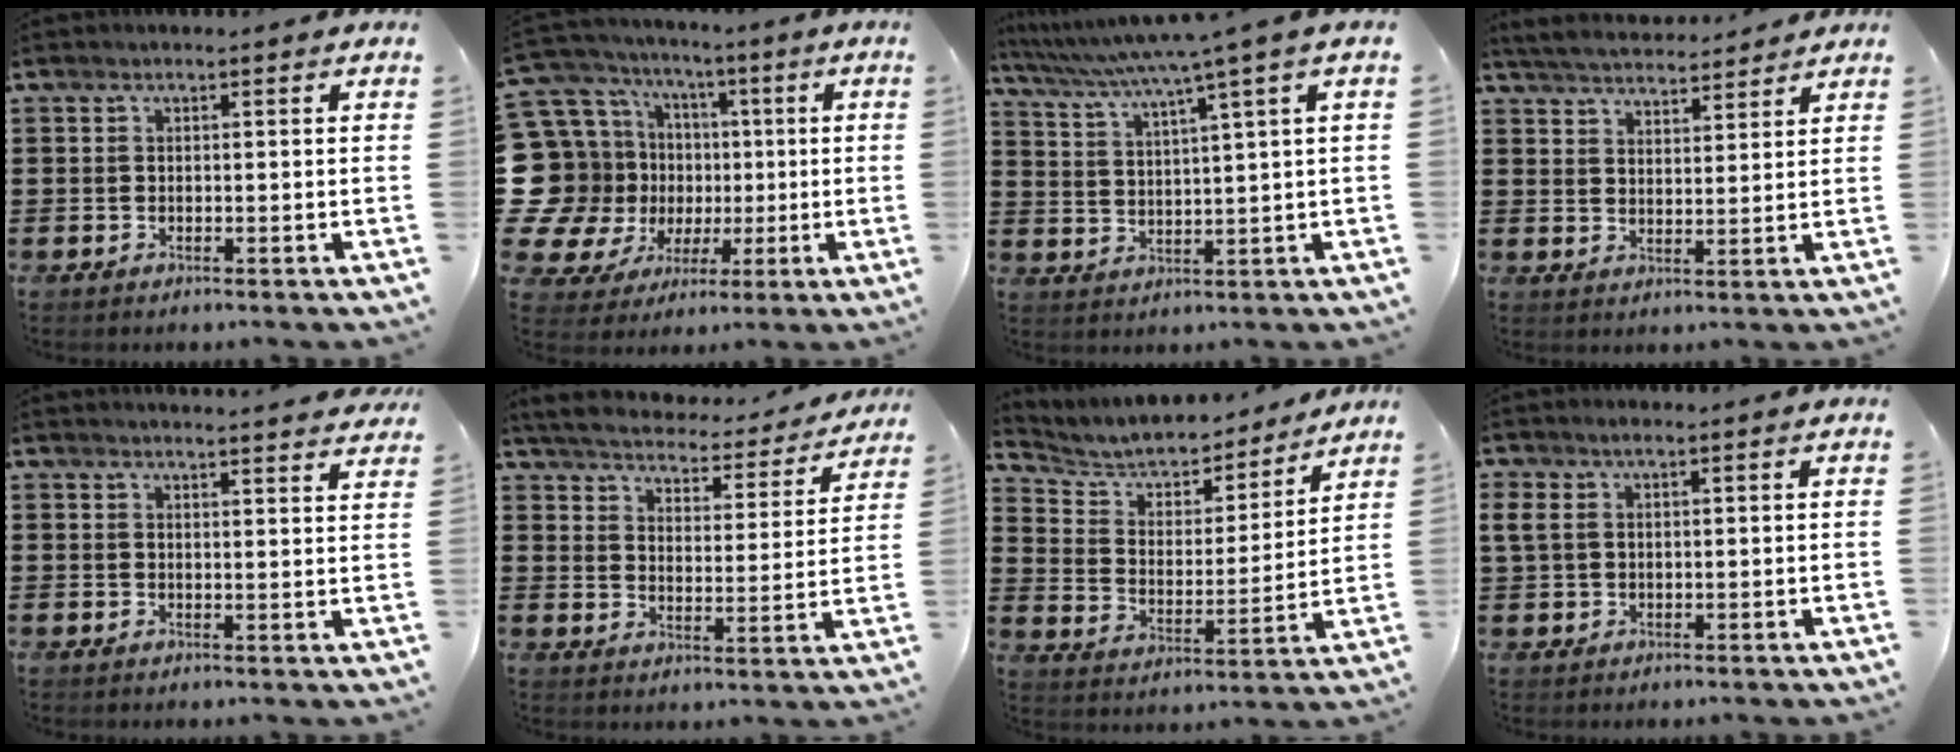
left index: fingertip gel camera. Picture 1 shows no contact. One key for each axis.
{"total": 14.9, "fx": -1.5, "fy": 14.3, "fz": 4.0, "tx": -0.156, "ty": -0.015, "tz": 0.008}
{"total": 5.2, "fx": 3.7, "fy": -1.0, "fz": 3.5, "tx": -0.085, "ty": -0.030, "tz": 0.057}
{"total": 4.4, "fx": 4.3, "fy": 0.7, "fz": 0.4, "tx": -0.025, "ty": -0.018, "tz": 0.077}
{"total": 2.7, "fx": 2.6, "fy": -0.3, "fz": 0.0, "tx": 0.000, "ty": -0.014, "tz": 0.049}
{"total": 4.2, "fx": 4.2, "fy": 0.2, "fz": 0.4, "tx": -0.033, "ty": -0.033, "tz": 0.067}
{"total": 5.4, "fx": 5.1, "fy": 1.7, "fz": 0.8, "tx": -0.050, "ty": -0.037, "tz": 0.082}
{"total": 2.2, "fx": 0.8, "fy": 1.3, "fz": 1.5, "tx": -0.042, "ty": 0.004, "tz": 0.011}